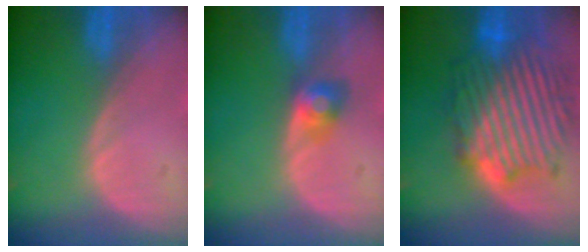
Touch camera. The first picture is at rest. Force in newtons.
{"total": 2.9, "press": 2.8, "slide": 0.1}
{"total": 12.8, "press": 12.7, "slide": 1.0}